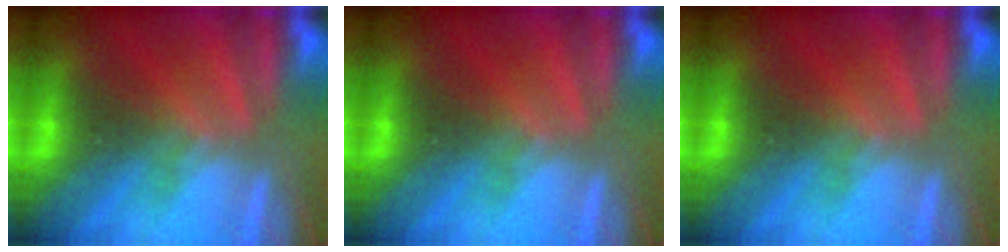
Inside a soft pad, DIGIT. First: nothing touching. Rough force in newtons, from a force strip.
{"total": 0.0}
{"total": 0.0}